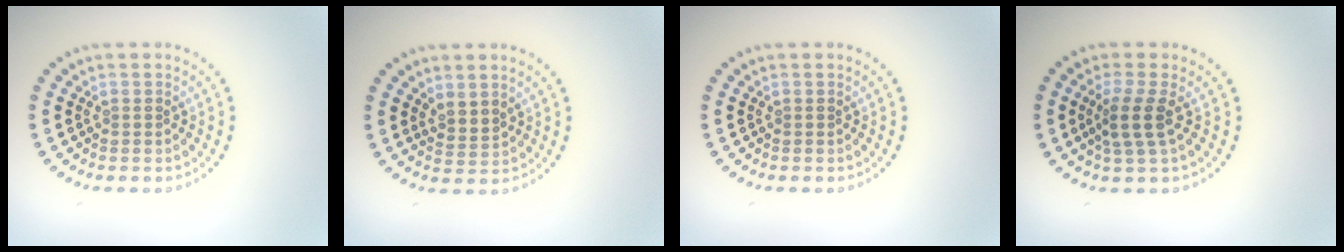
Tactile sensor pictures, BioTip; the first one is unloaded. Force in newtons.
{"total": 1.8, "press": 1.3, "slide": 1.3}
{"total": 0.0}
{"total": 2.6, "press": 2.0, "slide": 1.7}